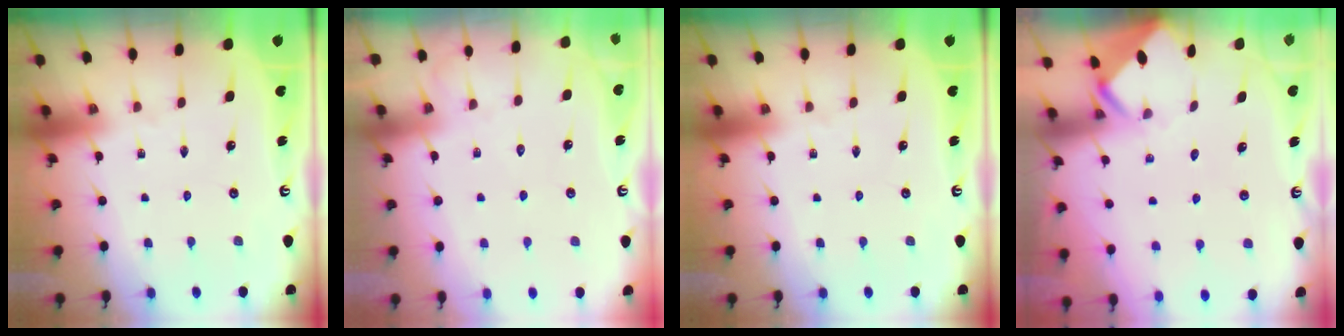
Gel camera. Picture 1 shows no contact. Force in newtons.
{"total": 7.5, "press": 7.5, "slide": 0.9}
{"total": 0.0}
{"total": 3.3, "press": 3.3, "slide": 0.2}